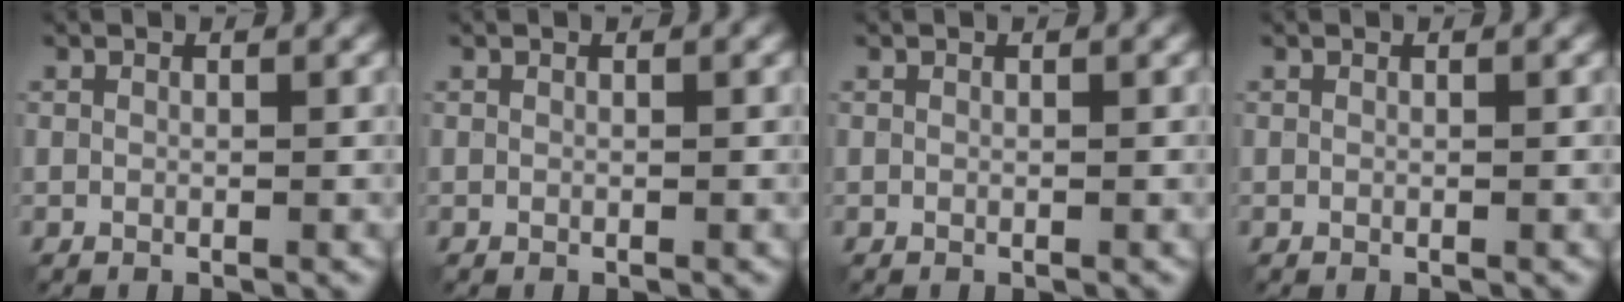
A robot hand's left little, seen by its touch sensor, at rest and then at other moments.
{"total": 0.0}
{"total": 0.0}
{"total": 0.0}